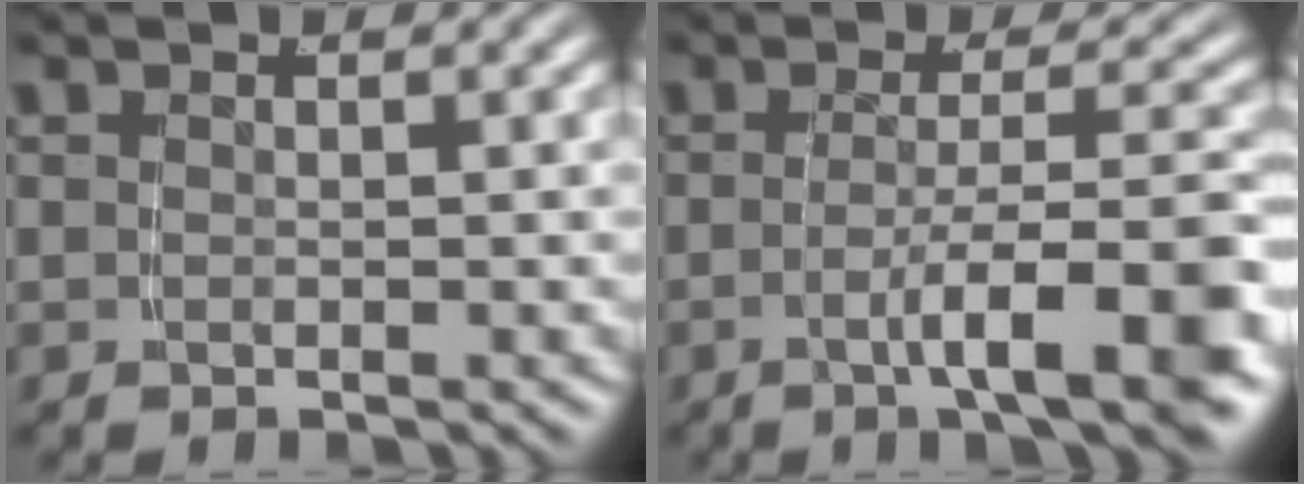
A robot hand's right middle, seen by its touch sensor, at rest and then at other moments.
{"total": 7.4, "force": [-3.0, 0.9, 6.6], "torque": [-0.096, -0.007, -0.045]}